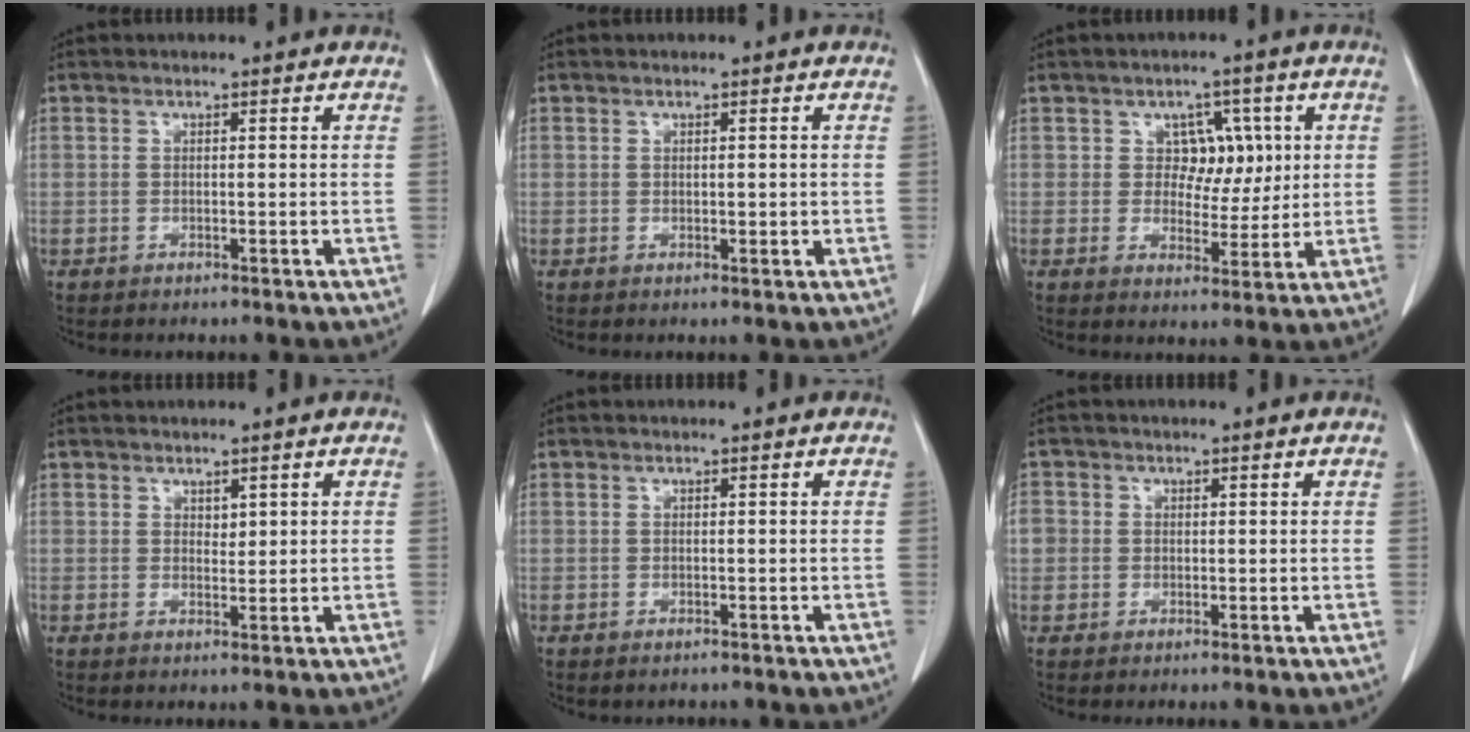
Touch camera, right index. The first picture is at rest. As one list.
[{"total": 1.0, "force": [0.1, 0.4, 0.9], "torque": [-0.013, -0.003, 0.003]}, {"total": 5.4, "force": [1.3, 4.3, 2.9], "torque": [-0.026, 0.010, 0.022]}, {"total": 1.2, "force": [0.7, 0.7, 0.7], "torque": [-0.006, -0.004, 0.013]}, {"total": 1.0, "force": [-0.9, 0.3, 0.3], "torque": [-0.010, -0.002, -0.012]}, {"total": 3.0, "force": [0.1, 2.9, 0.7], "torque": [-0.011, 0.008, 0.001]}]